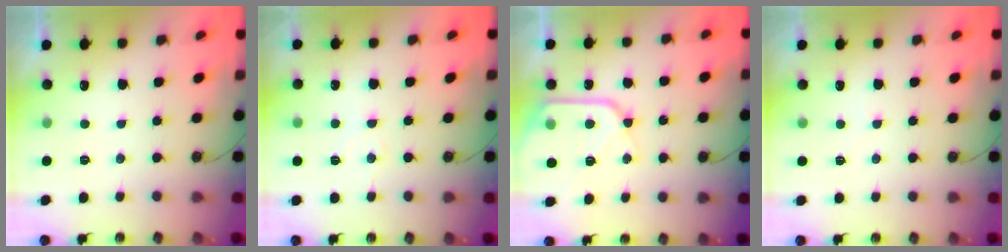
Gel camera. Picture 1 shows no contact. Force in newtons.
{"total": 5.9, "press": 5.9, "slide": 0.8}
{"total": 13.8, "press": 13.7, "slide": 1.4}
{"total": 3.4, "press": 3.3, "slide": 0.5}